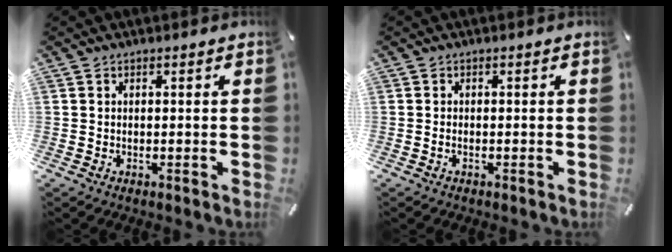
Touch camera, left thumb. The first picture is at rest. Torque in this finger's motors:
{"motor_torque": [-0.33, 0.07, 0.02, 0.18, 0.00]}